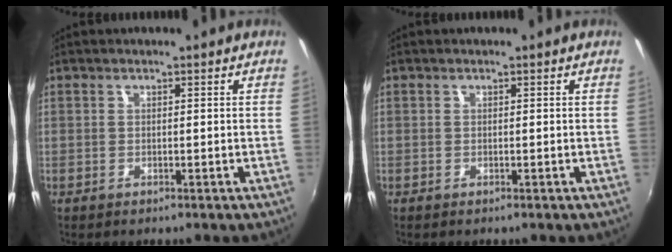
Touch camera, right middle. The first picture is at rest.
{"total": 0.0}